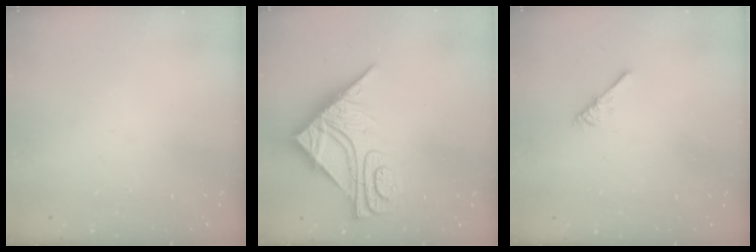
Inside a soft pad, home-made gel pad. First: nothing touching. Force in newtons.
{"total": 11.7, "press": 11.7, "slide": 1.1}
{"total": 2.7, "press": 2.7, "slide": 0.5}